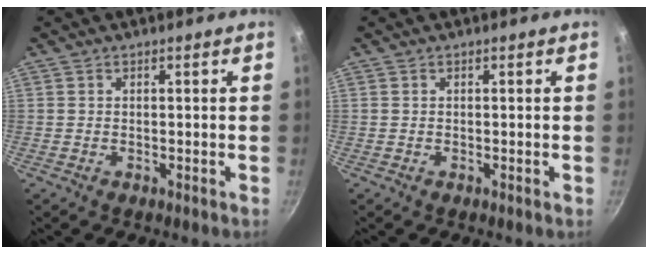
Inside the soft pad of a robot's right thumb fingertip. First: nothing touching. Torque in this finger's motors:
{"motor_torque": [-0.30, 0.25, 0.10, 0.23, 0.03]}